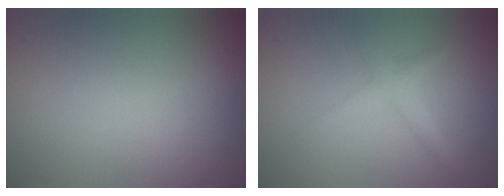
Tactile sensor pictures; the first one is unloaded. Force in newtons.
{"total": 1.8, "press": 1.8, "slide": 0.1}